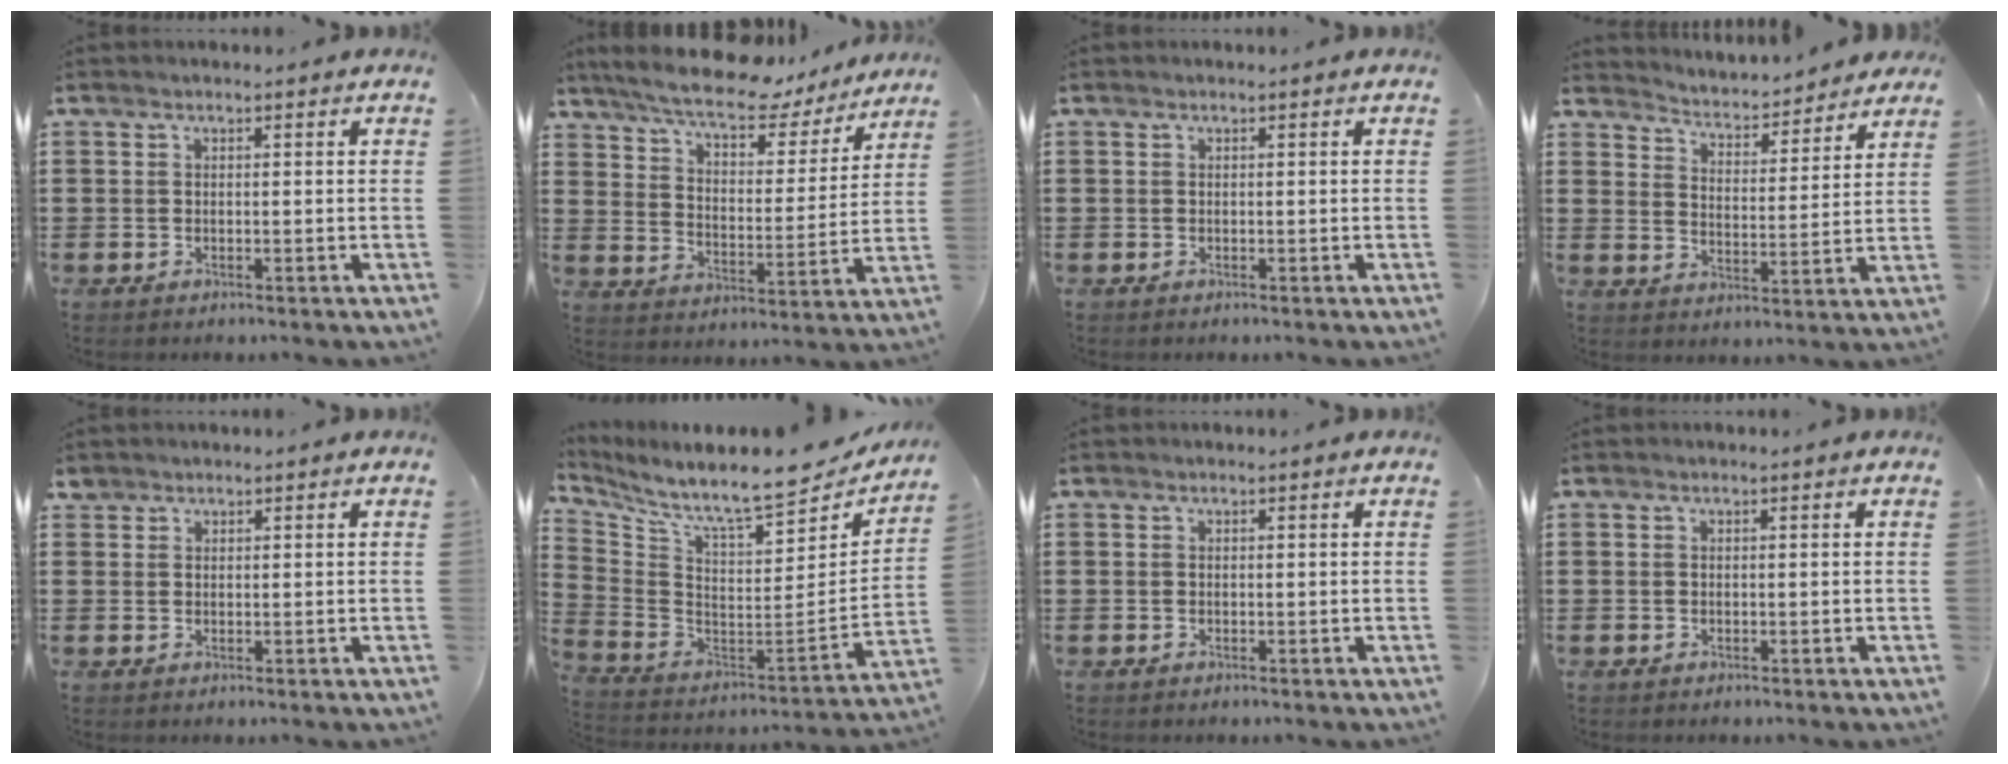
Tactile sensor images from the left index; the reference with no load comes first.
{"total": 9.6, "force": [8.6, 1.7, 4.0], "torque": [-0.097, -0.049, 0.146]}
{"total": 0.0}
{"total": 3.4, "force": [3.4, 0.1, -0.1], "torque": [-0.022, -0.032, 0.052]}
{"total": 1.3, "force": [1.2, 0.6, 0.2], "torque": [-0.007, 0.003, 0.023]}
{"total": 8.3, "force": [7.4, 0.6, 3.7], "torque": [-0.102, -0.078, 0.122]}
{"total": 0.0}
{"total": 0.0}